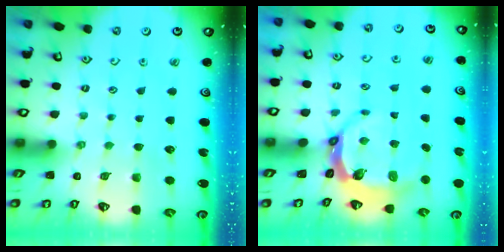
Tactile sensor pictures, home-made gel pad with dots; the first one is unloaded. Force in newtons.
{"total": 6.7, "press": 5.3, "slide": 4.2}